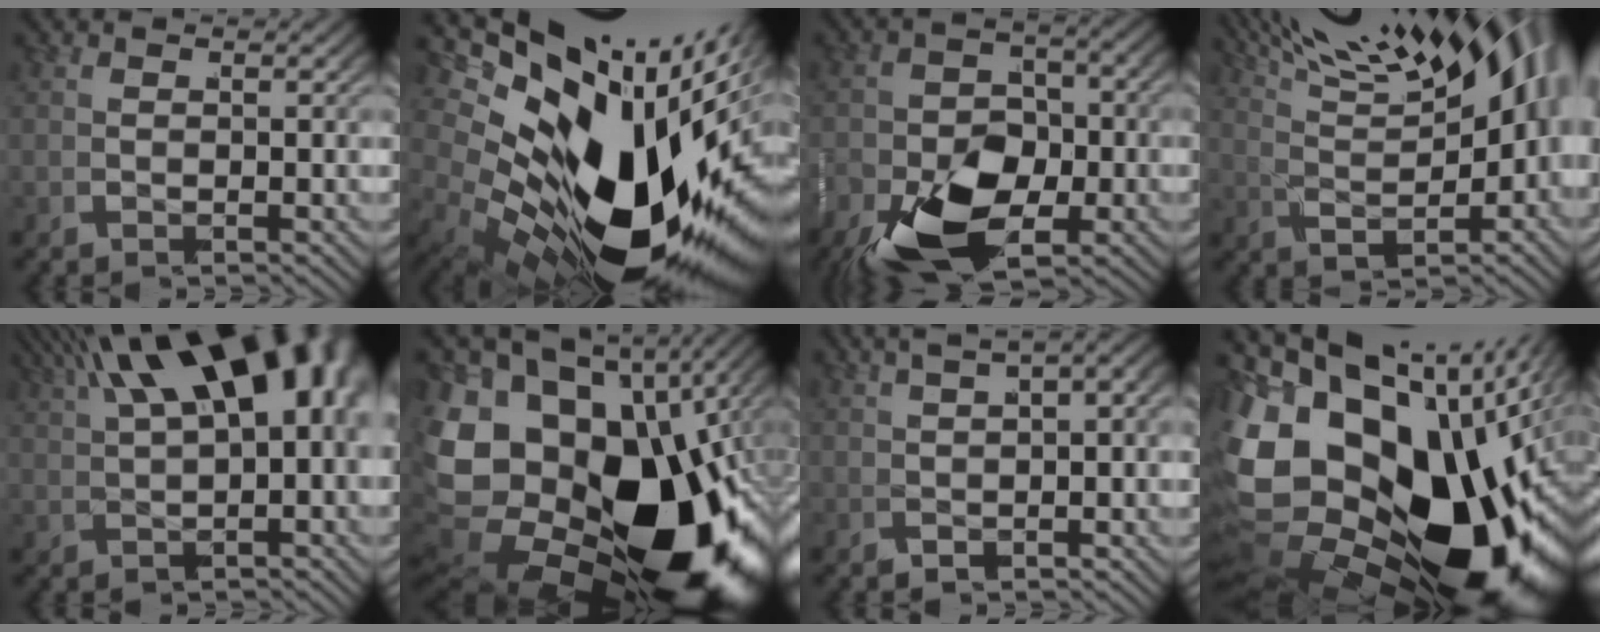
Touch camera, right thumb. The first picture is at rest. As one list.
[{"total": 22.9, "force": [-2.4, 14.7, 17.4], "torque": [-0.288, -0.055, -0.024]}, {"total": 11.8, "force": [-4.0, 7.4, 8.2], "torque": [-0.184, -0.057, -0.045]}, {"total": 11.3, "force": [4.6, 5.9, 8.5], "torque": [-0.120, 0.017, 0.075]}, {"total": 11.6, "force": [3.1, 6.2, 9.3], "torque": [-0.141, 0.009, 0.051]}, {"total": 30.9, "force": [-5.4, 21.3, 21.7], "torque": [-0.429, -0.087, -0.056]}, {"total": 7.6, "force": [1.5, 4.4, 6.0], "torque": [-0.085, 0.018, 0.012]}, {"total": 28.6, "force": [-3.7, 20.0, 20.1], "torque": [-0.382, -0.061, -0.044]}]